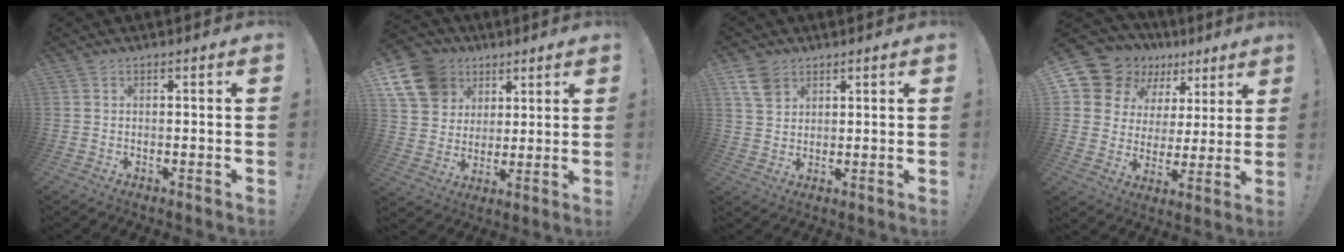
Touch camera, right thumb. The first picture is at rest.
{"total": 15.1, "force": [6.9, 12.0, 6.1], "torque": [-0.090, -0.031, 0.142]}
{"total": 6.7, "force": [4.1, 4.3, 3.0], "torque": [-0.046, -0.013, 0.080]}
{"total": 14.9, "force": [9.6, 10.2, 4.9], "torque": [-0.090, -0.062, 0.193]}